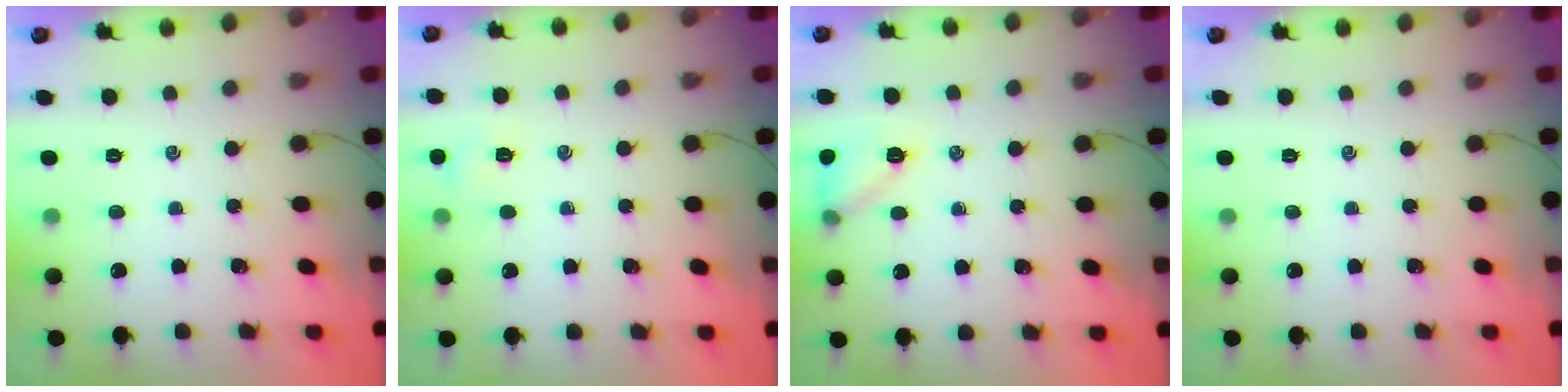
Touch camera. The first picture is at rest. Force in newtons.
{"total": 4.3, "press": 4.1, "slide": 1.4}
{"total": 9.0, "press": 9.0, "slide": 0.9}
{"total": 0.0}